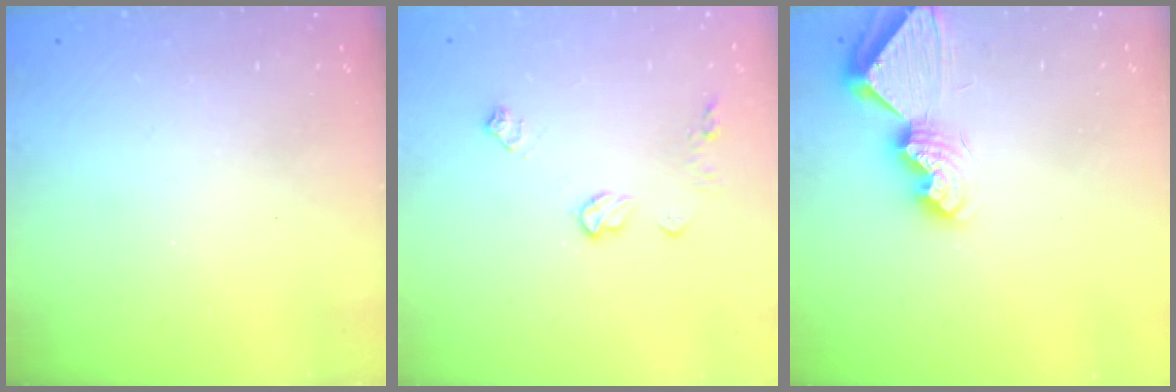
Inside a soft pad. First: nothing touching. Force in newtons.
{"total": 7.9, "press": 7.9, "slide": 0.0}
{"total": 9.5, "press": 9.4, "slide": 0.8}